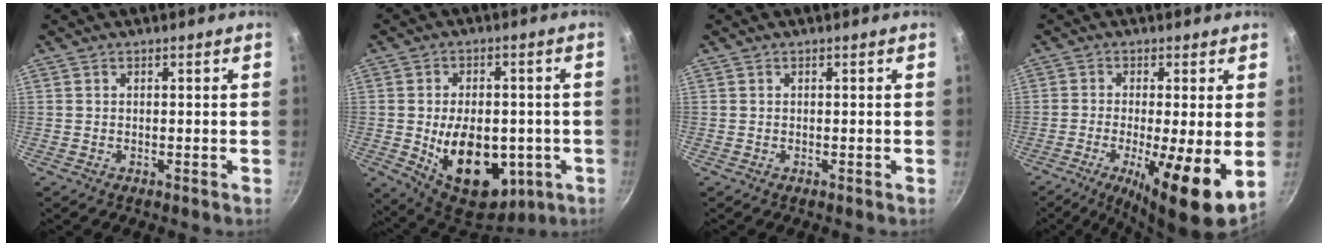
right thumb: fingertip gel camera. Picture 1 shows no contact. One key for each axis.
{"total": 18.0, "fx": -3.5, "fy": 11.3, "fz": 13.6, "tx": -0.172, "ty": -0.004, "tz": -0.032}
{"total": 0.0}
{"total": 11.7, "fx": -2.4, "fy": 2.0, "fz": 11.3, "tx": -0.192, "ty": -0.013, "tz": -0.040}